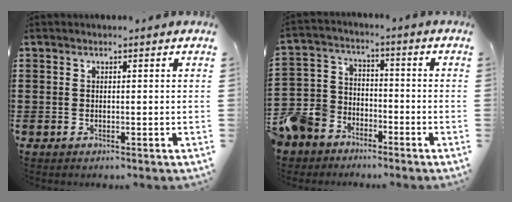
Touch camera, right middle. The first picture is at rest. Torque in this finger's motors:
{"motor_torque": [2.14, 0.00, 1.05, 0.21]}